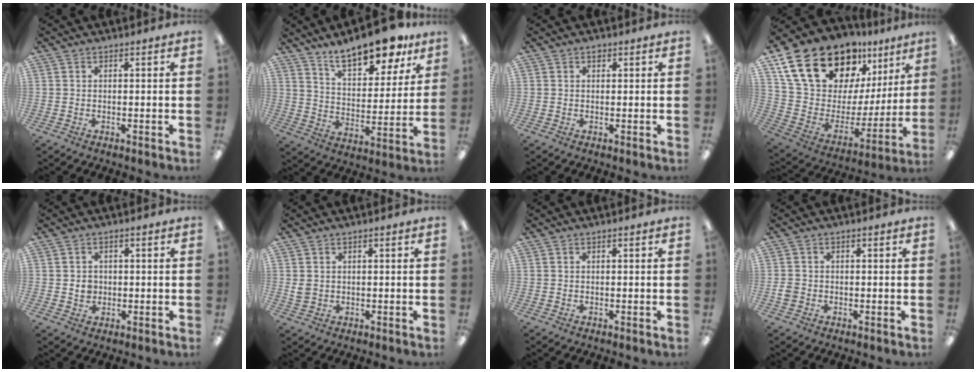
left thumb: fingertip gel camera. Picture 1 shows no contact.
{"total": 15.1, "force": [12.9, 4.7, 6.4], "torque": [-0.104, -0.084, 0.226]}
{"total": 1.0, "force": [0.6, 0.6, 0.5], "torque": [-0.005, -0.001, 0.009]}
{"total": 23.2, "force": [16.5, 11.6, 11.3], "torque": [-0.203, -0.104, 0.306]}
{"total": 2.8, "force": [0.1, 2.5, 1.2], "torque": [-0.018, 0.004, -0.002]}
{"total": 2.1, "force": [0.5, 1.8, 1.0], "torque": [-0.021, 0.005, 0.009]}
{"total": 0.0}
{"total": 2.1, "force": [-0.7, 1.8, 0.9], "torque": [-0.015, 0.004, -0.013]}